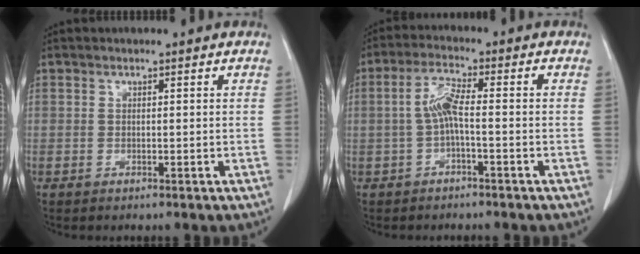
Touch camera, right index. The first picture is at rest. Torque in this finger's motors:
{"motor_torque": [0.38, -0.17, 0.21, 0.04]}